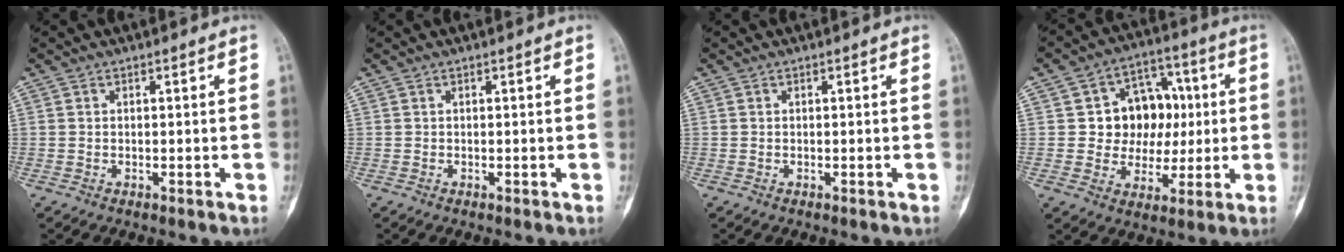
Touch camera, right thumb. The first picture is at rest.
{"total": 0.0}
{"total": 0.0}
{"total": 12.9, "force": [1.5, 10.7, 7.1], "torque": [-0.039, 0.017, 0.028]}